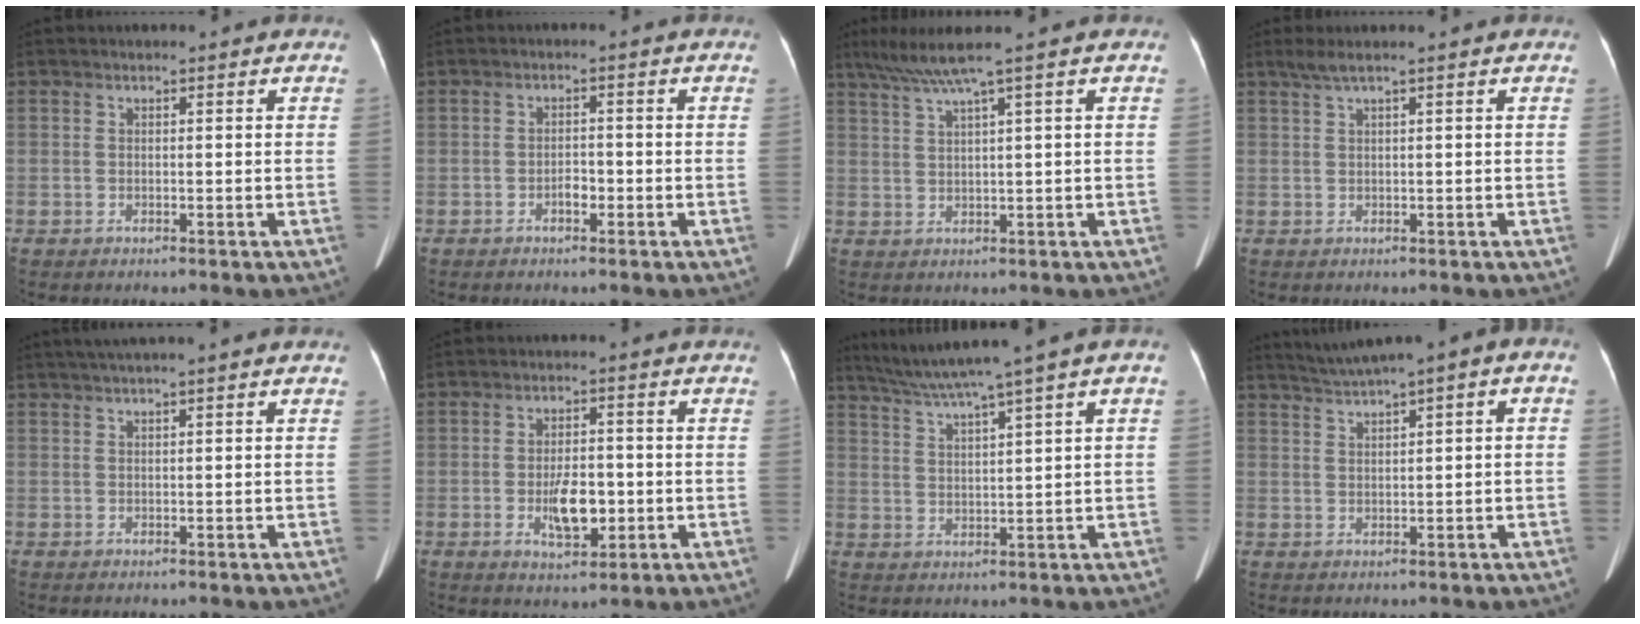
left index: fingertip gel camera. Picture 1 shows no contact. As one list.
[{"total": 1.9, "force": [-1.0, 0.9, 1.3], "torque": [-0.018, 0.005, -0.016]}, {"total": 4.7, "force": [3.1, -1.4, 3.2], "torque": [-0.071, 0.012, 0.065]}, {"total": 1.7, "force": [1.0, -0.2, 1.4], "torque": [-0.041, 0.018, 0.029]}, {"total": 2.7, "force": [1.9, -0.4, 1.9], "torque": [-0.038, 0.020, 0.039]}, {"total": 6.3, "force": [-1.5, 2.8, 5.5], "torque": [-0.102, -0.001, -0.018]}, {"total": 9.0, "force": [6.1, -1.0, 6.5], "torque": [-0.109, 0.030, 0.107]}, {"total": 5.9, "force": [2.9, 0.6, 5.1], "torque": [-0.090, 0.034, 0.052]}]